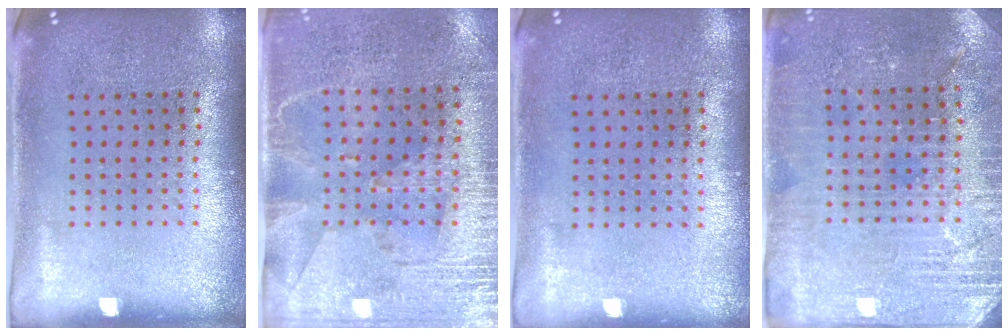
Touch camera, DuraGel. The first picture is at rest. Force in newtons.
{"total": 2.9, "press": 2.5, "slide": 1.4}
{"total": 0.0}
{"total": 3.0, "press": 2.9, "slide": 0.5}